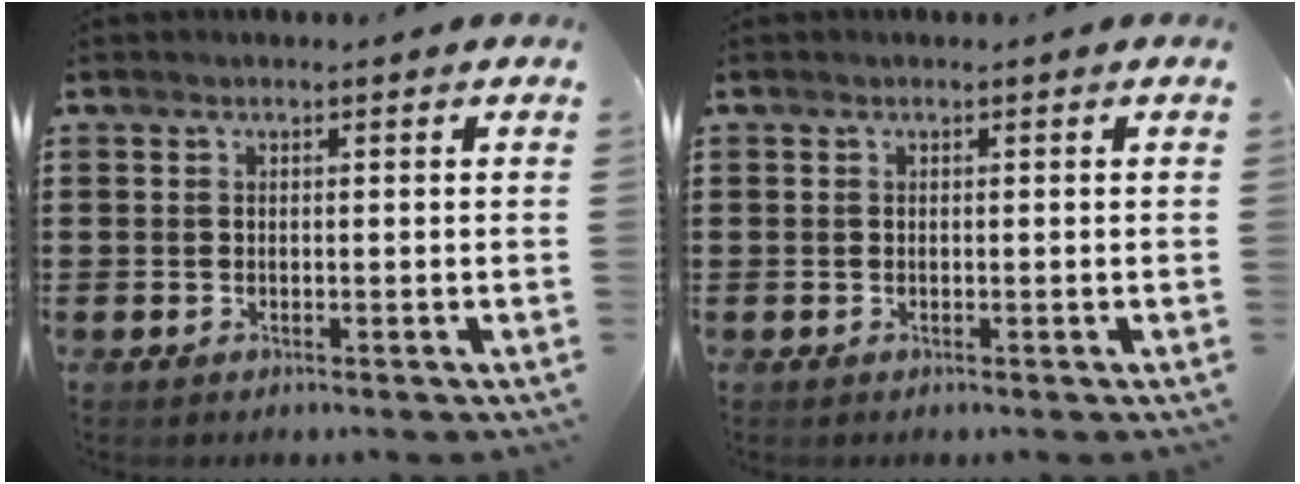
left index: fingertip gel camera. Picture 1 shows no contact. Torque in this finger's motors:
{"motor_torque": [0.00, 0.00, -0.04, 0.01]}